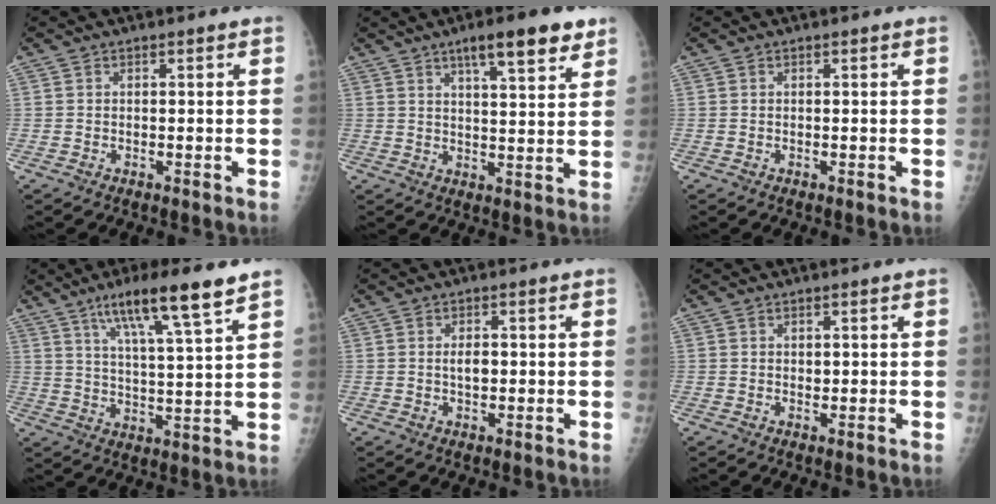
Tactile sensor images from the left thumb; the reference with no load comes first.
{"total": 10.3, "force": [6.4, 2.4, 7.7], "torque": [-0.095, -0.028, 0.093]}
{"total": 0.0}
{"total": 13.4, "force": [8.9, 2.4, 9.7], "torque": [-0.149, -0.041, 0.150]}
{"total": 2.5, "force": [0.1, 1.3, 2.1], "torque": [-0.033, 0.002, 0.002]}
{"total": 0.9, "force": [0.3, 0.7, 0.6], "torque": [-0.004, -0.001, 0.006]}